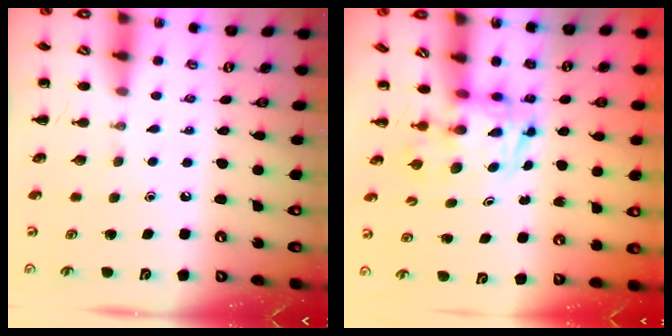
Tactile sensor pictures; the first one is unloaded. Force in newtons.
{"total": 2.7, "press": 2.6, "slide": 0.5}